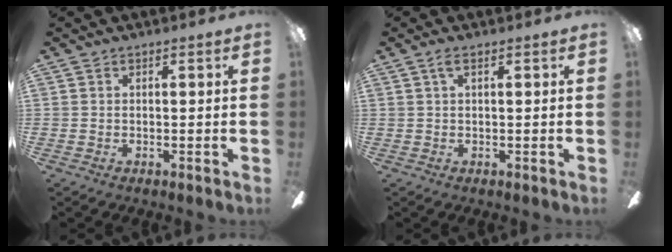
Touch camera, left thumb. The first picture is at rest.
{"total": 2.2, "force": [0.9, 0.5, 1.9], "torque": [-0.044, 0.005, 0.015]}